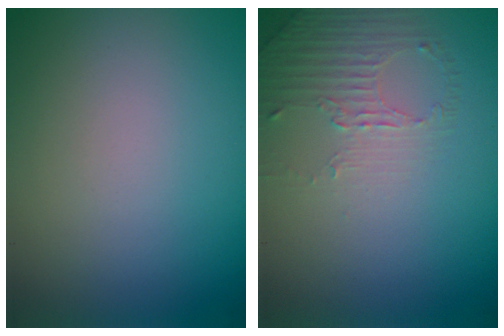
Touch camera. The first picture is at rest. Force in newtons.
{"total": 1.4, "press": 0.8, "slide": 1.1}